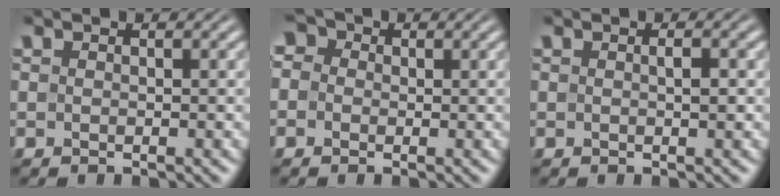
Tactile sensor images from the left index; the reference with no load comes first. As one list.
[{"total": 3.4, "force": [0.9, 2.8, 1.6], "torque": [-0.021, 0.024, -0.019]}, {"total": 1.0, "force": [0.1, 0.2, 1.0], "torque": [-0.020, 0.002, 0.002]}]